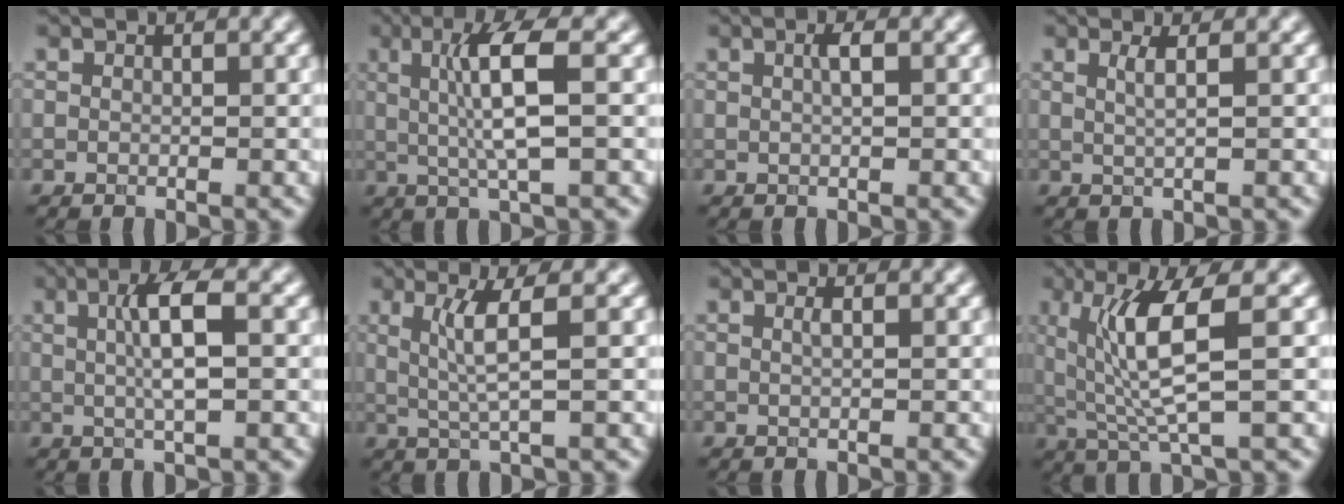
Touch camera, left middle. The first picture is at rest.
{"total": 5.3, "force": [0.7, 0.7, 5.2], "torque": [-0.101, 0.003, 0.019]}
{"total": 1.2, "force": [0.2, 0.2, 1.2], "torque": [-0.021, 0.005, 0.003]}
{"total": 1.9, "force": [0.5, 0.6, 1.7], "torque": [-0.025, 0.000, 0.004]}
{"total": 4.4, "force": [0.5, 0.9, 4.3], "torque": [-0.075, 0.003, 0.010]}
{"total": 3.4, "force": [0.7, 0.4, 3.3], "torque": [-0.070, -0.003, 0.022]}
{"total": 0.8, "force": [0.1, 0.3, 0.8], "torque": [-0.011, 0.003, 0.000]}
{"total": 6.5, "force": [1.2, 1.3, 6.3], "torque": [-0.122, -0.008, 0.030]}